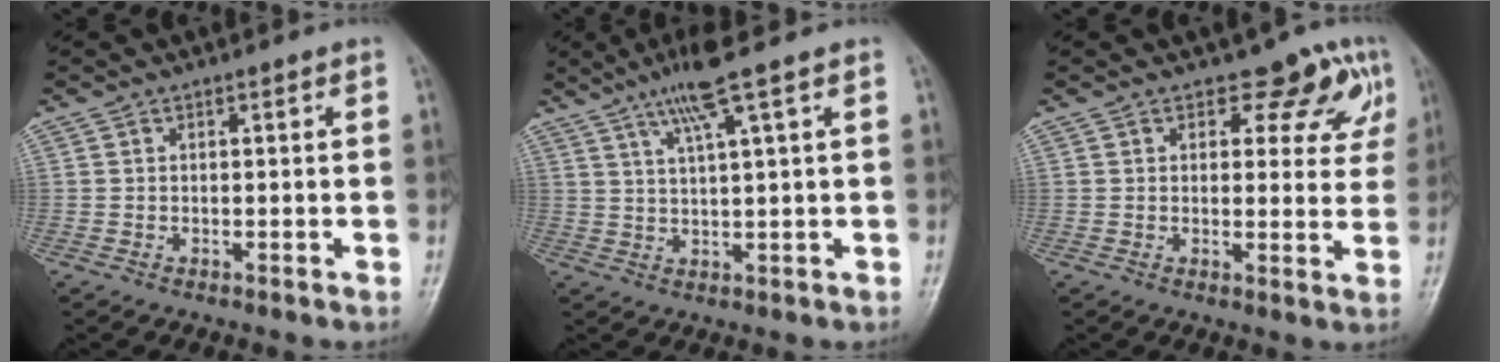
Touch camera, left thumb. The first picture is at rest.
{"total": 6.9, "force": [4.0, -0.1, 5.6], "torque": [-0.111, -0.009, 0.078]}
{"total": 7.6, "force": [4.7, 4.4, 4.0], "torque": [-0.008, -0.023, 0.049]}